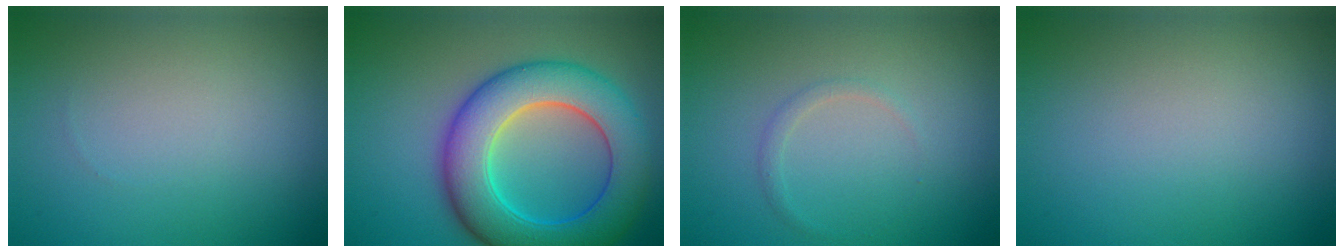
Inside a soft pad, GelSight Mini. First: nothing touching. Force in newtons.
{"total": 9.9, "press": 9.9, "slide": 0.3}
{"total": 0.8, "press": 0.8, "slide": 0.0}
{"total": 0.0}